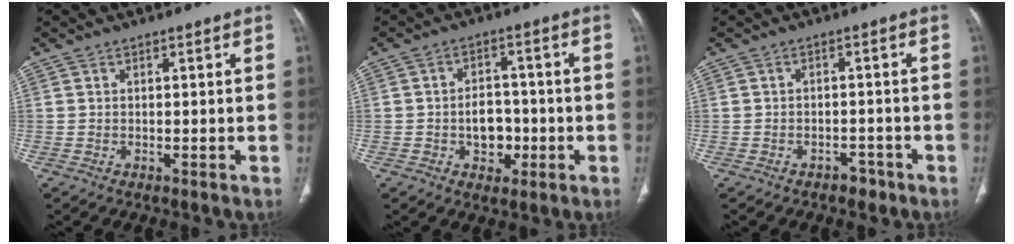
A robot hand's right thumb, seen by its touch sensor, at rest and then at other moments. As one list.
[{"total": 6.5, "force": [-1.5, 4.8, 4.0], "torque": [-0.032, 0.018, -0.022]}, {"total": 2.8, "force": [-1.9, 1.8, 0.9], "torque": [-0.004, 0.015, -0.021]}]